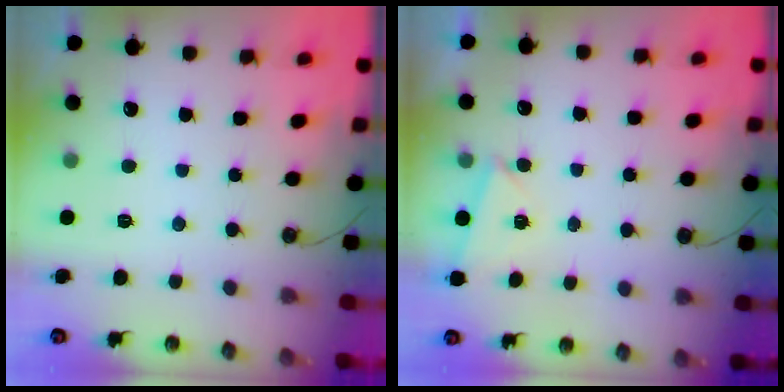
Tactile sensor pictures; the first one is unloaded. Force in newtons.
{"total": 2.8, "press": 1.7, "slide": 2.2}